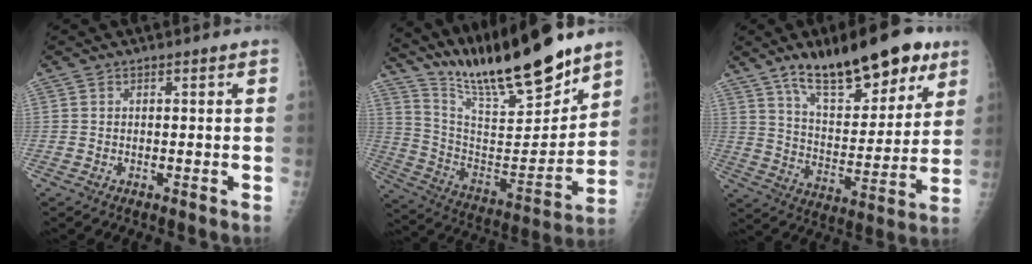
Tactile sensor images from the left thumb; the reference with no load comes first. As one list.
[{"total": 22.4, "force": [18.7, 3.8, 11.7], "torque": [-0.166, -0.104, 0.330]}, {"total": 22.8, "force": [14.6, 9.3, 14.9], "torque": [-0.177, -0.059, 0.237]}]